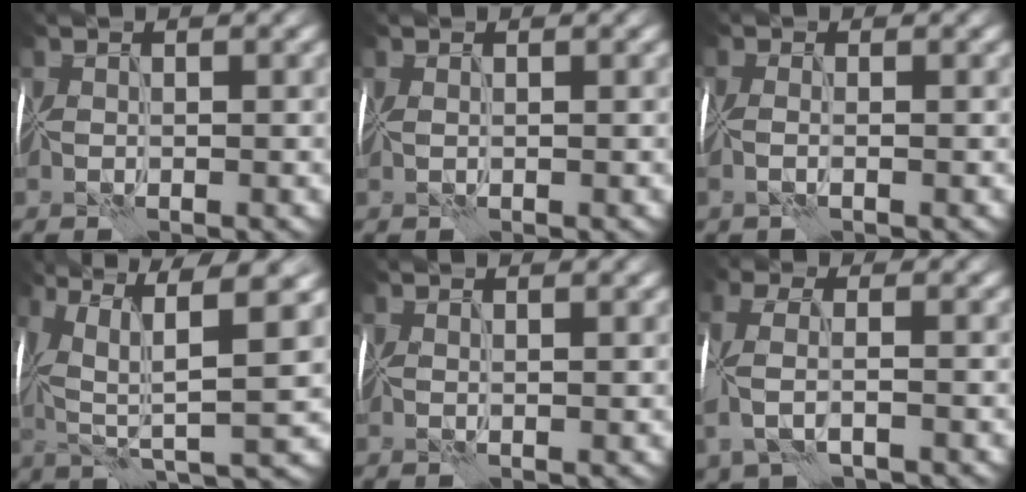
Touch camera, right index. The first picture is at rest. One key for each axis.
{"total": 0.7, "fx": 0.5, "fy": 0.2, "fz": 0.5, "tx": -0.011, "ty": 0.003, "tz": 0.011}
{"total": 1.1, "fx": -0.6, "fy": -0.1, "fz": 1.0, "tx": -0.027, "ty": -0.006, "tz": -0.017}
{"total": 9.5, "fx": 3.2, "fy": 2.3, "fz": 8.6, "tx": -0.171, "ty": 0.016, "tz": 0.058}
{"total": 1.2, "fx": 1.0, "fy": 0.0, "fz": 0.7, "tx": -0.007, "ty": 0.003, "tz": 0.011}
{"total": 4.1, "fx": -0.8, "fy": 1.6, "fz": 3.7, "tx": -0.101, "ty": -0.001, "tz": -0.021}